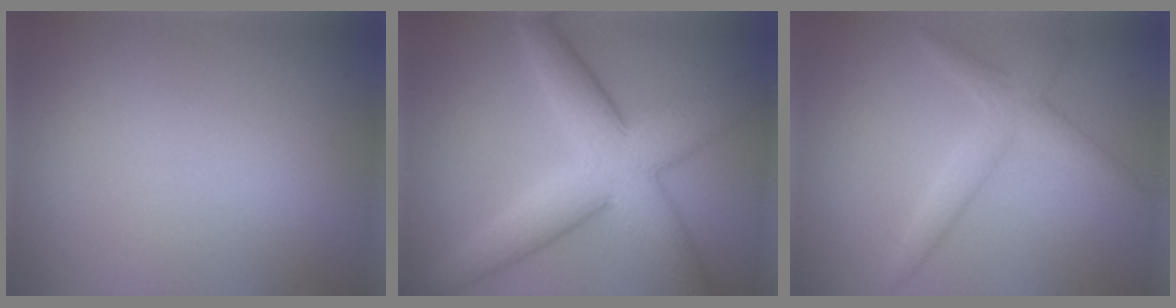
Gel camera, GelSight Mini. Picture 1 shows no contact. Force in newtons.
{"total": 8.5, "press": 8.4, "slide": 0.4}
{"total": 2.9, "press": 2.9, "slide": 0.1}